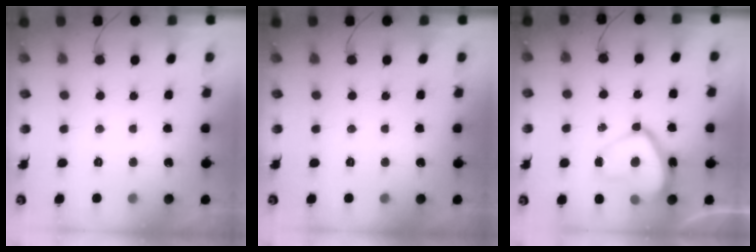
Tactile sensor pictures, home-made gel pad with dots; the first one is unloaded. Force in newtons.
{"total": 0.0}
{"total": 13.7, "press": 13.6, "slide": 1.0}